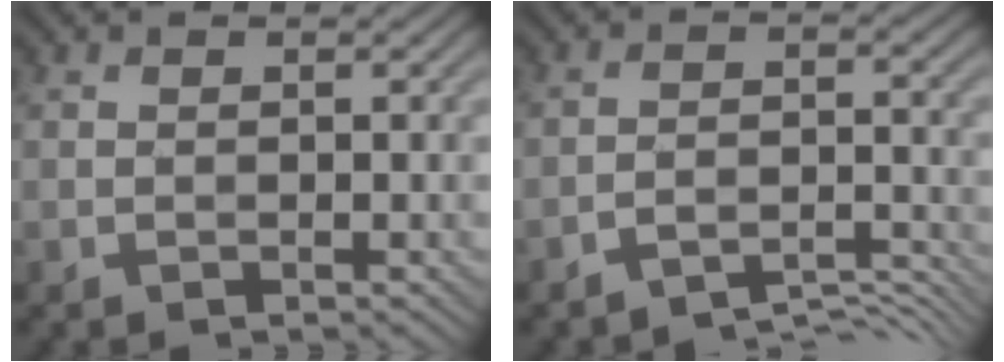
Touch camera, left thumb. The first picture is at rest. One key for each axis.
{"total": 4.5, "fx": -4.3, "fy": 0.5, "fz": 1.3, "tx": -0.025, "ty": 0.007, "tz": -0.067}